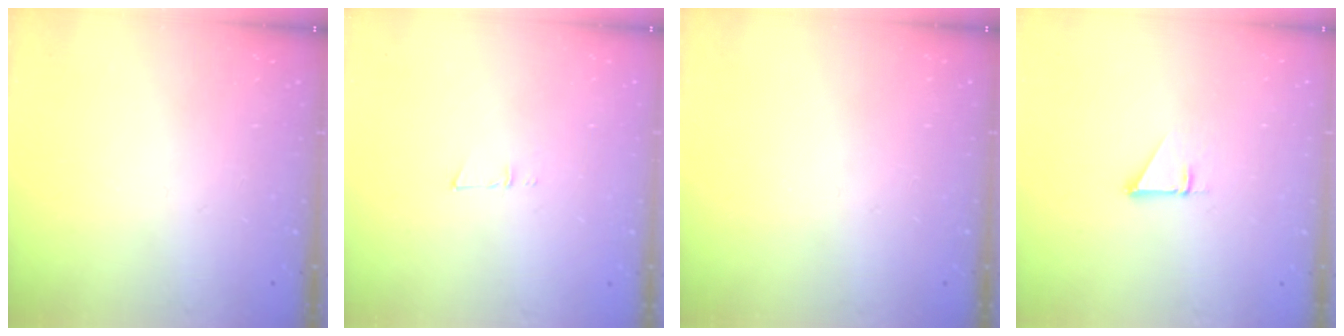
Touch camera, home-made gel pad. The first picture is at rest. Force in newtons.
{"total": 4.2, "press": 4.0, "slide": 1.1}
{"total": 0.0}
{"total": 1.0, "press": 1.0, "slide": 0.1}